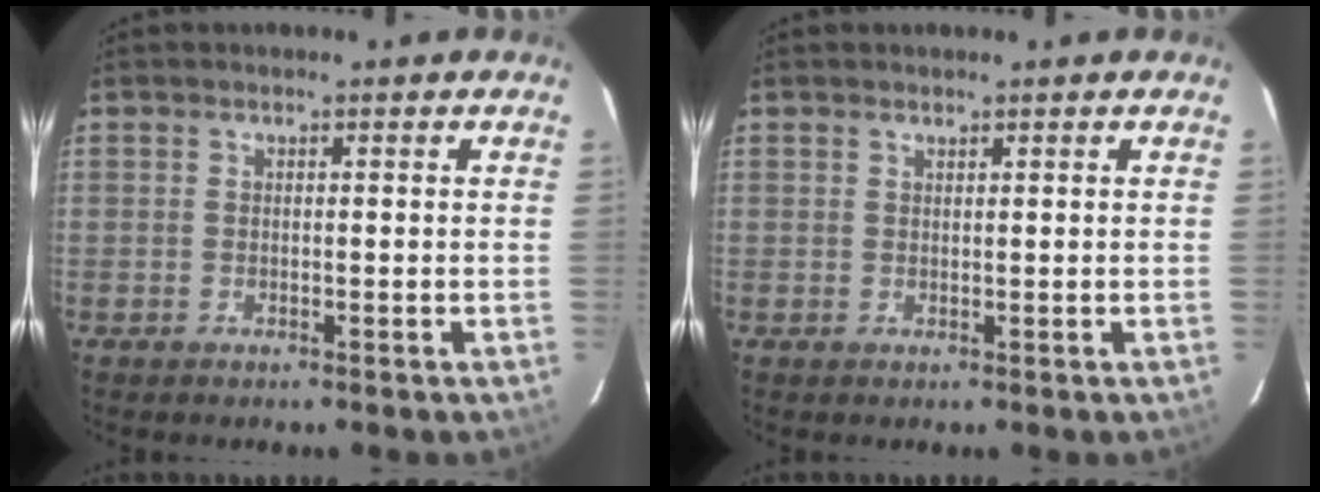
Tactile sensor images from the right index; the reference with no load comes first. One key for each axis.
{"total": 0.5, "fx": 0.5, "fy": 0.1, "fz": 0.0, "tx": -0.001, "ty": 0.001, "tz": 0.010}